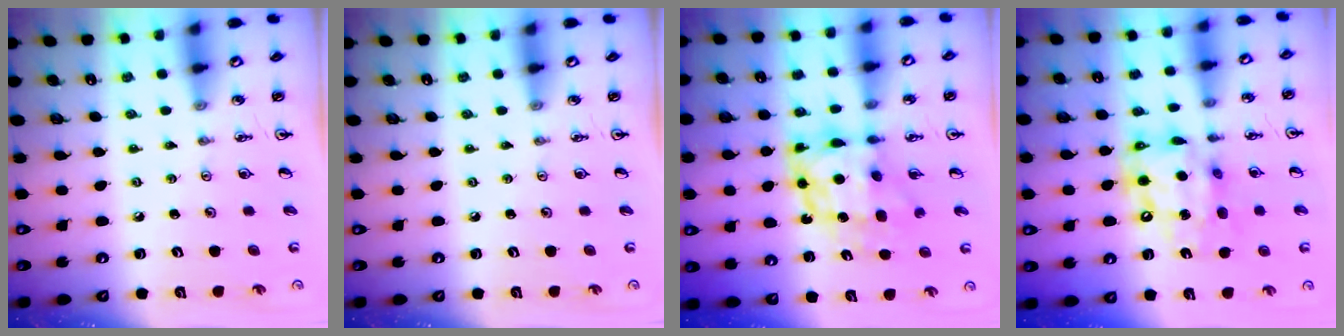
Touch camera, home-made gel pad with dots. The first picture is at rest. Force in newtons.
{"total": 0.0}
{"total": 9.1, "press": 9.1, "slide": 0.7}
{"total": 14.0, "press": 13.9, "slide": 1.6}